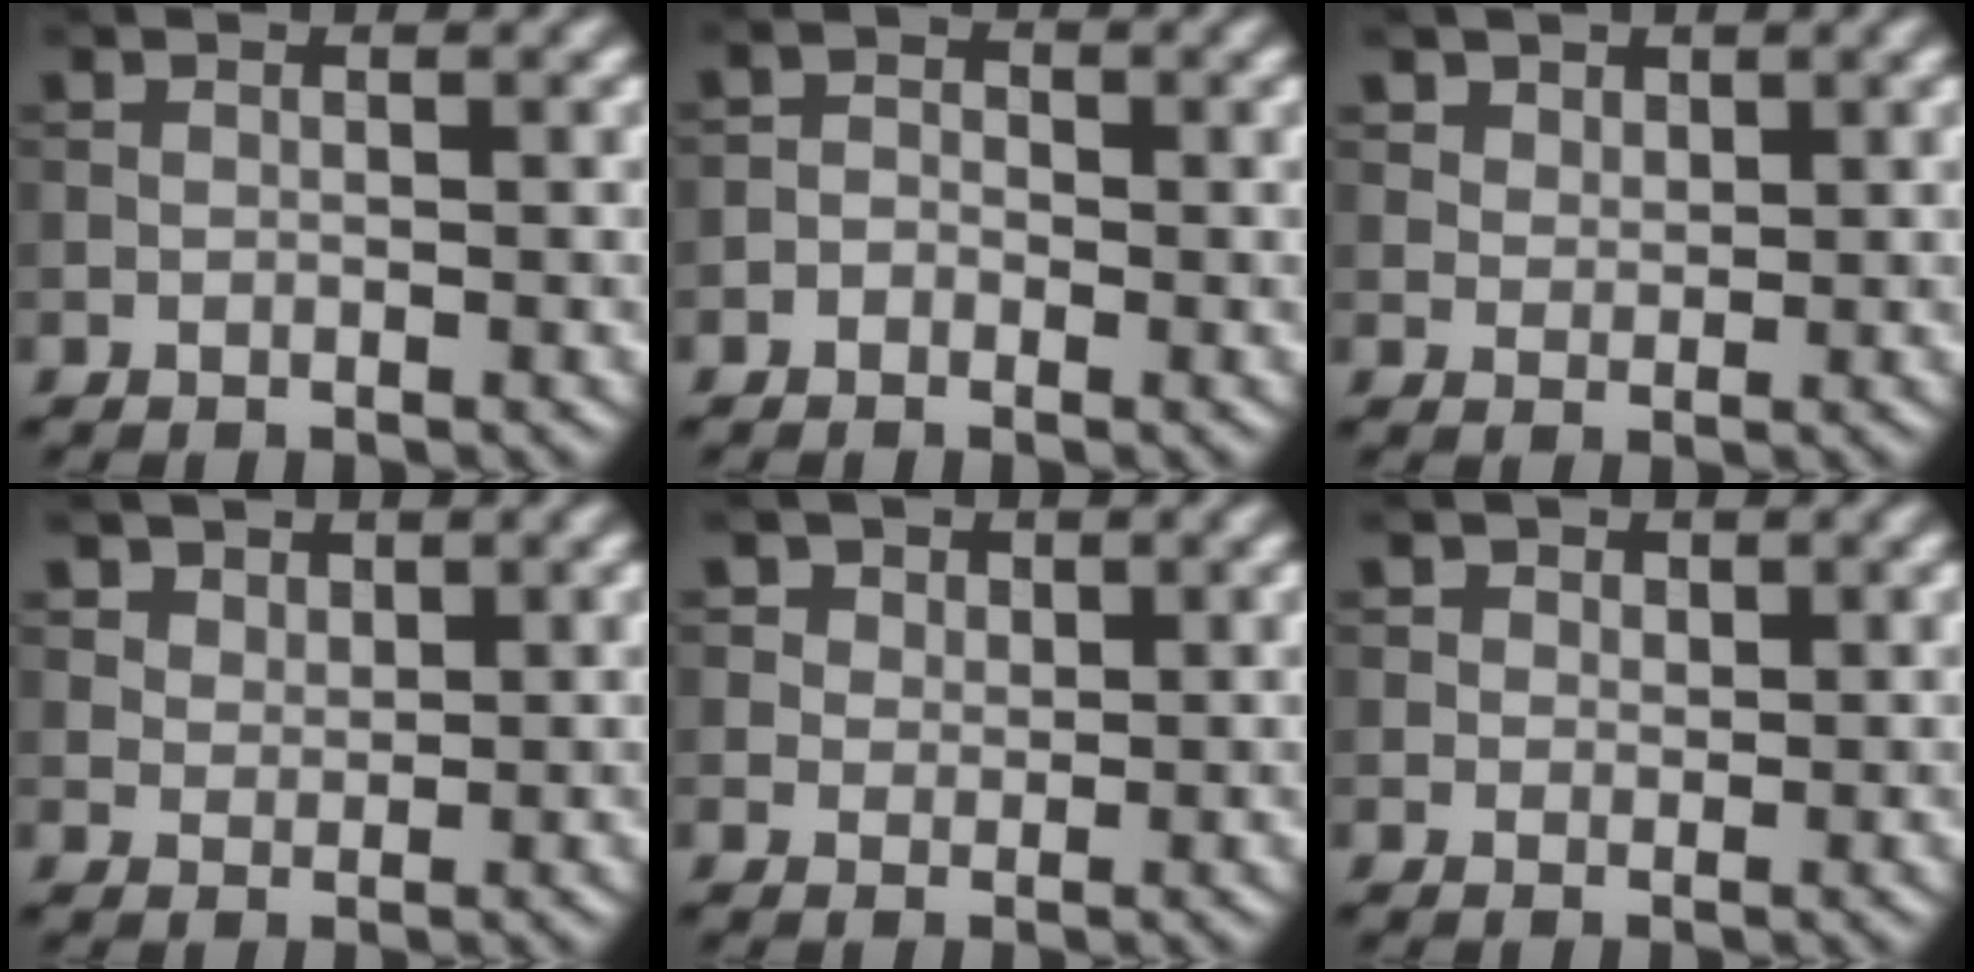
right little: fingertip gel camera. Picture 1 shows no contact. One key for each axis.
{"total": 1.3, "fx": -0.7, "fy": 1.0, "fz": 0.4, "tx": 0.003, "ty": 0.003, "tz": -0.023}
{"total": 3.0, "fx": 2.1, "fy": 1.9, "fz": 1.0, "tx": -0.034, "ty": -0.007, "tz": 0.045}
{"total": 3.5, "fx": 2.3, "fy": 2.2, "fz": 1.3, "tx": -0.041, "ty": -0.007, "tz": 0.049}
{"total": 4.5, "fx": 2.5, "fy": 3.2, "fz": 1.8, "tx": -0.043, "ty": 0.001, "tz": 0.032}
{"total": 1.8, "fx": 1.0, "fy": 1.4, "fz": 0.6, "tx": -0.011, "ty": -0.005, "tz": 0.014}